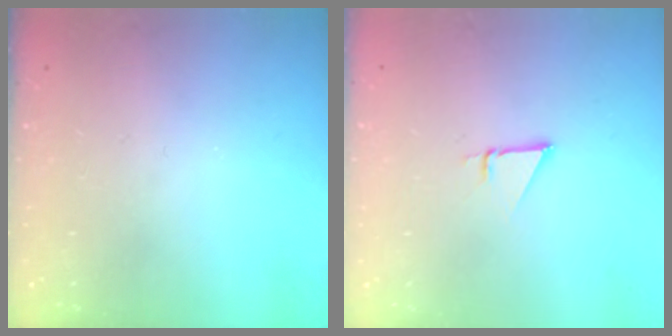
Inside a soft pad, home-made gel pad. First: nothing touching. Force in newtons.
{"total": 2.3, "press": 2.3, "slide": 0.1}